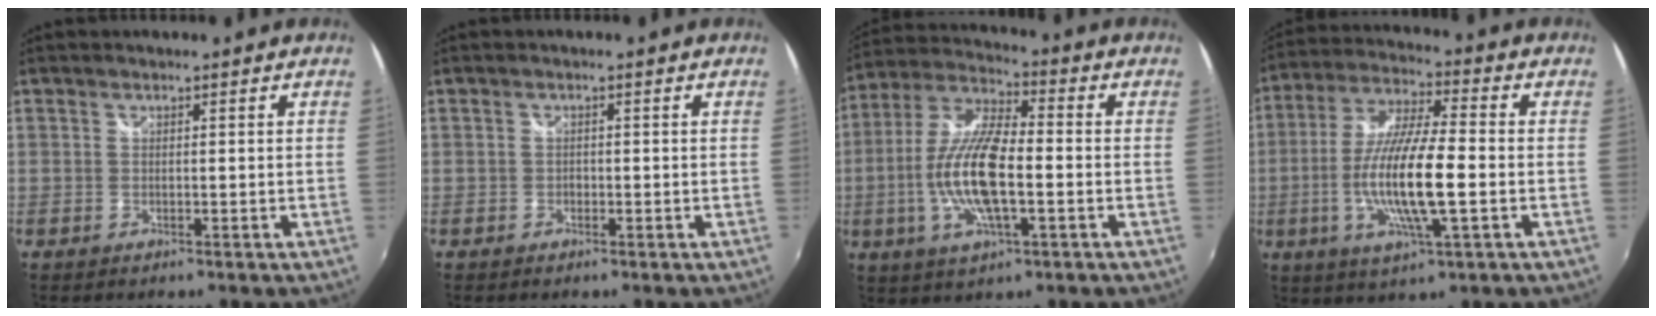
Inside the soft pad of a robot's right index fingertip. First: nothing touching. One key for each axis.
{"total": 0.7, "fx": -0.5, "fy": 0.5, "fz": 0.1, "tx": -0.002, "ty": 0.002, "tz": -0.007}
{"total": 14.1, "fx": -2.7, "fy": 4.3, "fz": 13.2, "tx": -0.267, "ty": 0.001, "tz": -0.052}
{"total": 14.5, "fx": -3.1, "fy": 2.3, "fz": 14.0, "tx": -0.279, "ty": -0.006, "tz": -0.056}